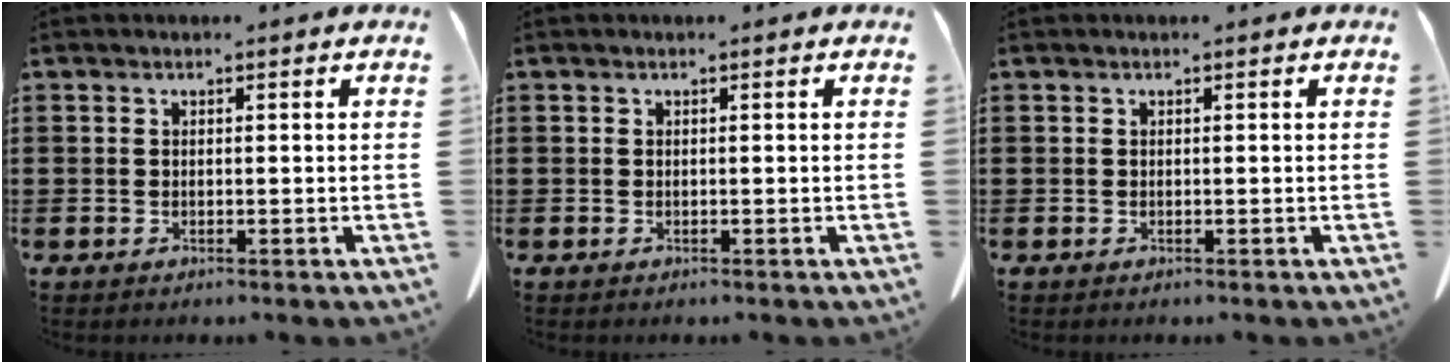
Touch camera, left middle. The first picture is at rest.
{"total": 0.0}
{"total": 0.0}